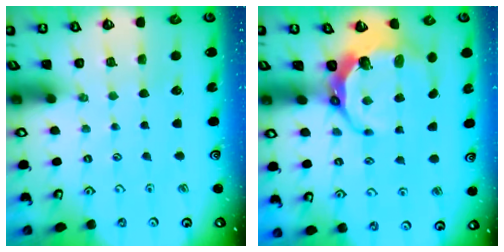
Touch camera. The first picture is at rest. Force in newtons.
{"total": 8.1, "press": 6.8, "slide": 4.5}